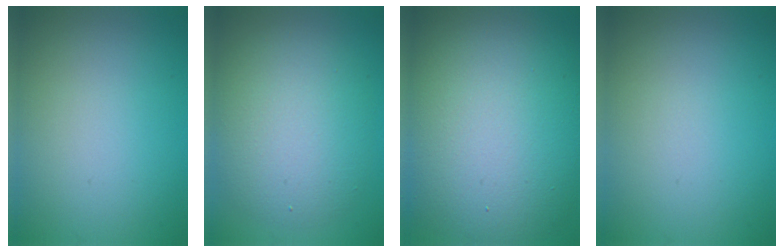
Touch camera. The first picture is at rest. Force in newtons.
{"total": 6.1, "press": 6.1, "slide": 0.3}
{"total": 14.1, "press": 14.1, "slide": 0.9}
{"total": 0.0}